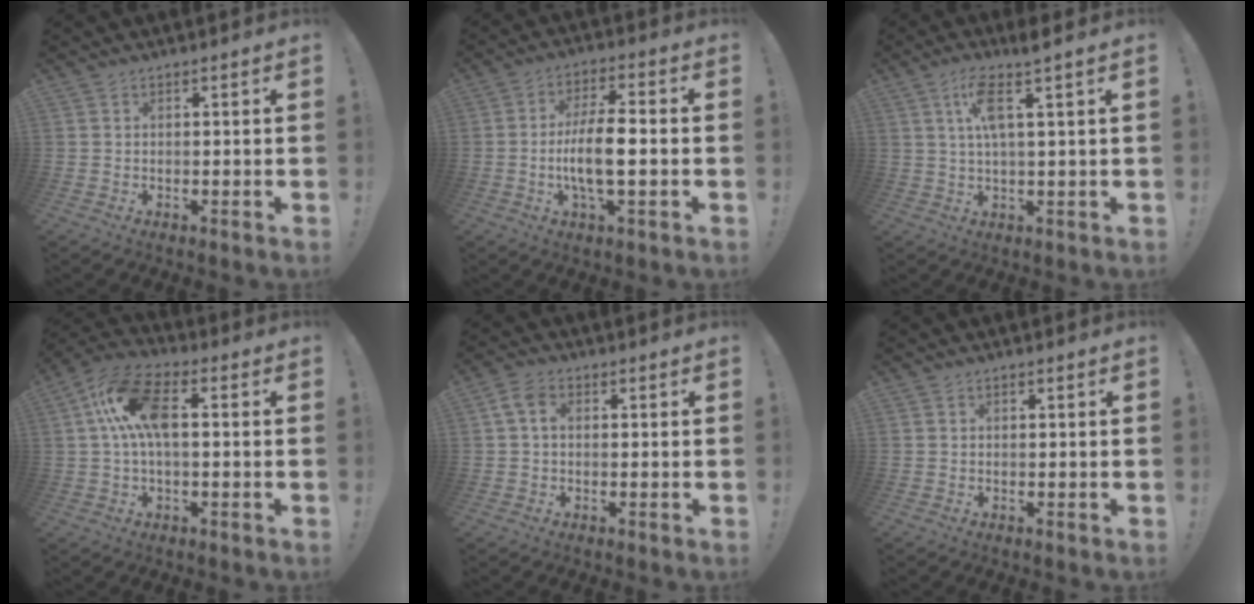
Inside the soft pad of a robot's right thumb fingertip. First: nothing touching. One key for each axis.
{"total": 11.0, "fx": -1.9, "fy": 3.1, "fz": 10.4, "tx": -0.197, "ty": 0.000, "tz": -0.041}
{"total": 8.3, "fx": 3.4, "fy": 0.7, "fz": 7.5, "tx": -0.131, "ty": -0.005, "tz": 0.054}
{"total": 13.2, "fx": 1.4, "fy": 6.5, "fz": 11.4, "tx": -0.202, "ty": 0.011, "tz": 0.025}
{"total": 5.2, "fx": 0.8, "fy": 3.5, "fz": 3.8, "tx": -0.088, "ty": 0.014, "tz": 0.019}
{"total": 0.0}